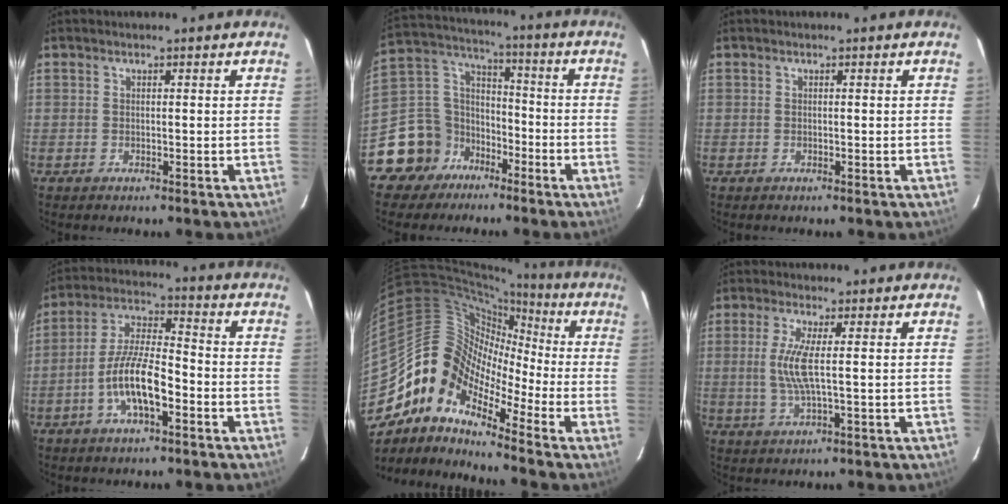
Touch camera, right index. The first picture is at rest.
{"total": 13.0, "force": [-8.7, 9.6, 1.8], "torque": [-0.065, 0.059, -0.152]}
{"total": 0.0}
{"total": 11.1, "force": [-4.5, 3.1, 9.6], "torque": [-0.197, 0.004, -0.085]}
{"total": 11.9, "force": [-6.9, 7.8, 5.8], "torque": [-0.096, 0.019, -0.167]}
{"total": 6.0, "force": [0.3, 0.5, 6.0], "torque": [-0.127, -0.005, 0.006]}